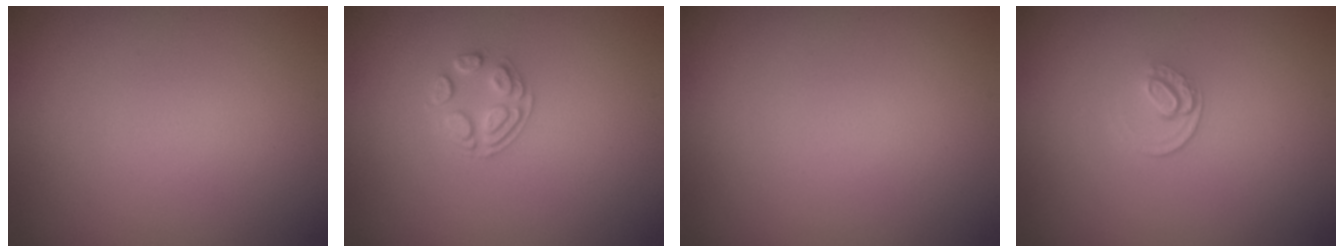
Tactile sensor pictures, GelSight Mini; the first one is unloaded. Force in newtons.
{"total": 1.8, "press": 1.2, "slide": 1.4}
{"total": 0.0}
{"total": 1.2, "press": 0.8, "slide": 0.9}